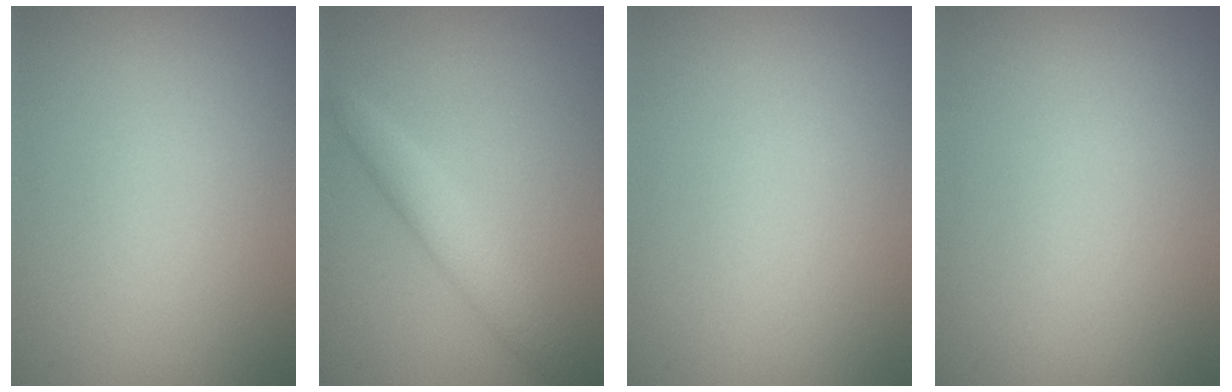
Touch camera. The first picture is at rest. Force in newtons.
{"total": 3.0, "press": 3.0, "slide": 0.1}
{"total": 0.0}
{"total": 0.0}